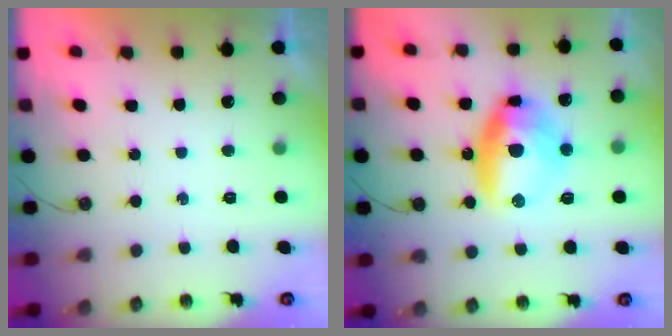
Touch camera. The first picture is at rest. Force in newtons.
{"total": 12.8, "press": 12.7, "slide": 1.2}